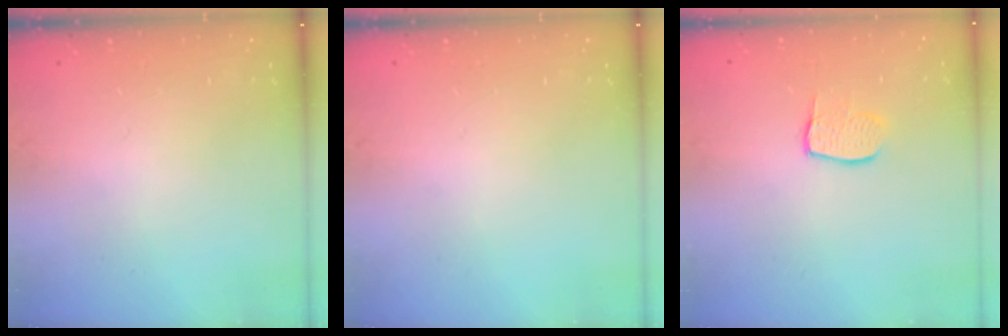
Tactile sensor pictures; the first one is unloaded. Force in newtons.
{"total": 0.0}
{"total": 7.0, "press": 7.0, "slide": 0.6}